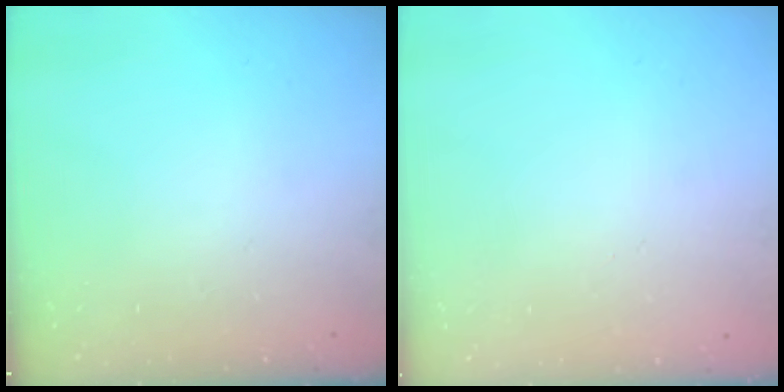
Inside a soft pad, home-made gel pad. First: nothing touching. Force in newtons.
{"total": 2.0, "press": 2.0, "slide": 0.1}